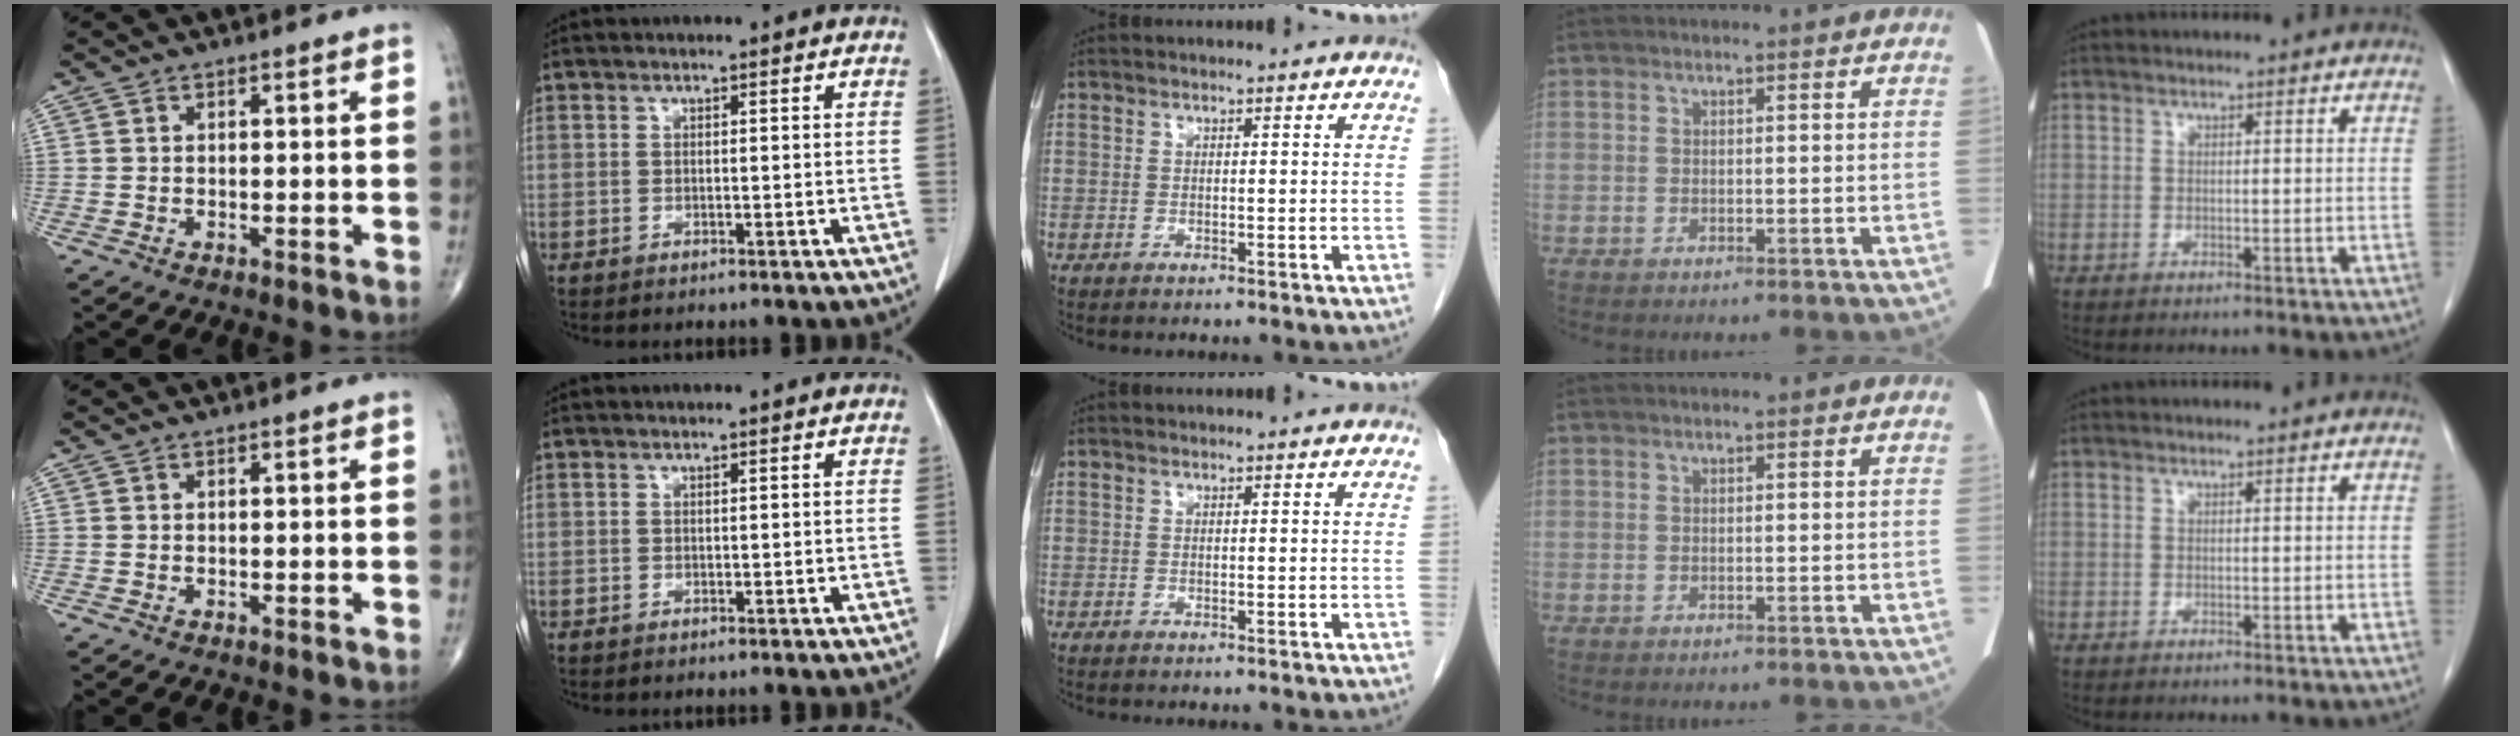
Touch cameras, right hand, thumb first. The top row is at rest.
{}